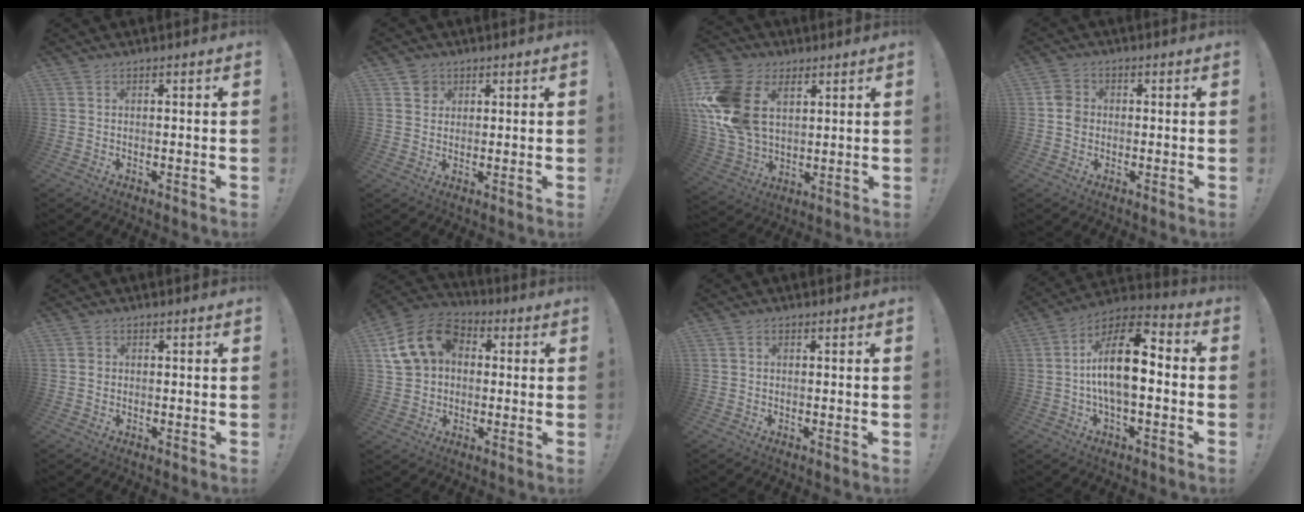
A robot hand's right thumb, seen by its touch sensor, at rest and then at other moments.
{"total": 3.5, "force": [1.9, 3.0, 0.6], "torque": [-0.004, -0.006, 0.033]}
{"total": 21.9, "force": [6.5, 15.4, 14.2], "torque": [-0.301, -0.022, 0.125]}
{"total": 4.5, "force": [-0.6, 3.9, 2.1], "torque": [-0.030, 0.013, -0.009]}
{"total": 1.3, "force": [-0.1, 1.2, 0.4], "torque": [-0.006, 0.003, -0.002]}
{"total": 15.3, "force": [3.8, 11.9, 8.8], "torque": [-0.153, 0.006, 0.077]}
{"total": 0.7, "force": [-0.1, 0.6, 0.2], "torque": [-0.001, 0.002, -0.003]}
{"total": 16.1, "force": [-0.2, 7.0, 14.5], "torque": [-0.255, 0.007, -0.007]}